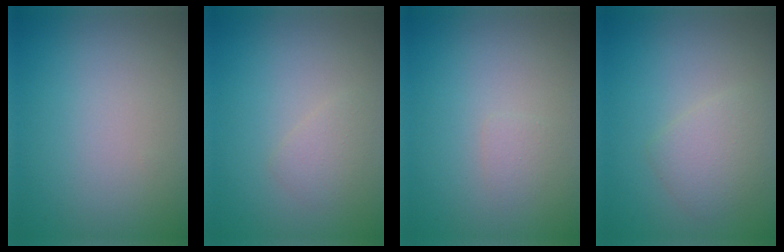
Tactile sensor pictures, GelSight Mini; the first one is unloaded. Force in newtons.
{"total": 1.3, "press": 1.3, "slide": 0.0}
{"total": 0.9, "press": 0.9, "slide": 0.0}
{"total": 2.4, "press": 2.4, "slide": 0.1}